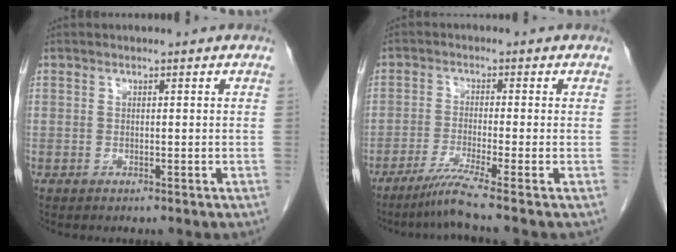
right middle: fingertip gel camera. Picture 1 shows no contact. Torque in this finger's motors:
{"motor_torque": [0.01, -0.31, -0.01, 0.01]}